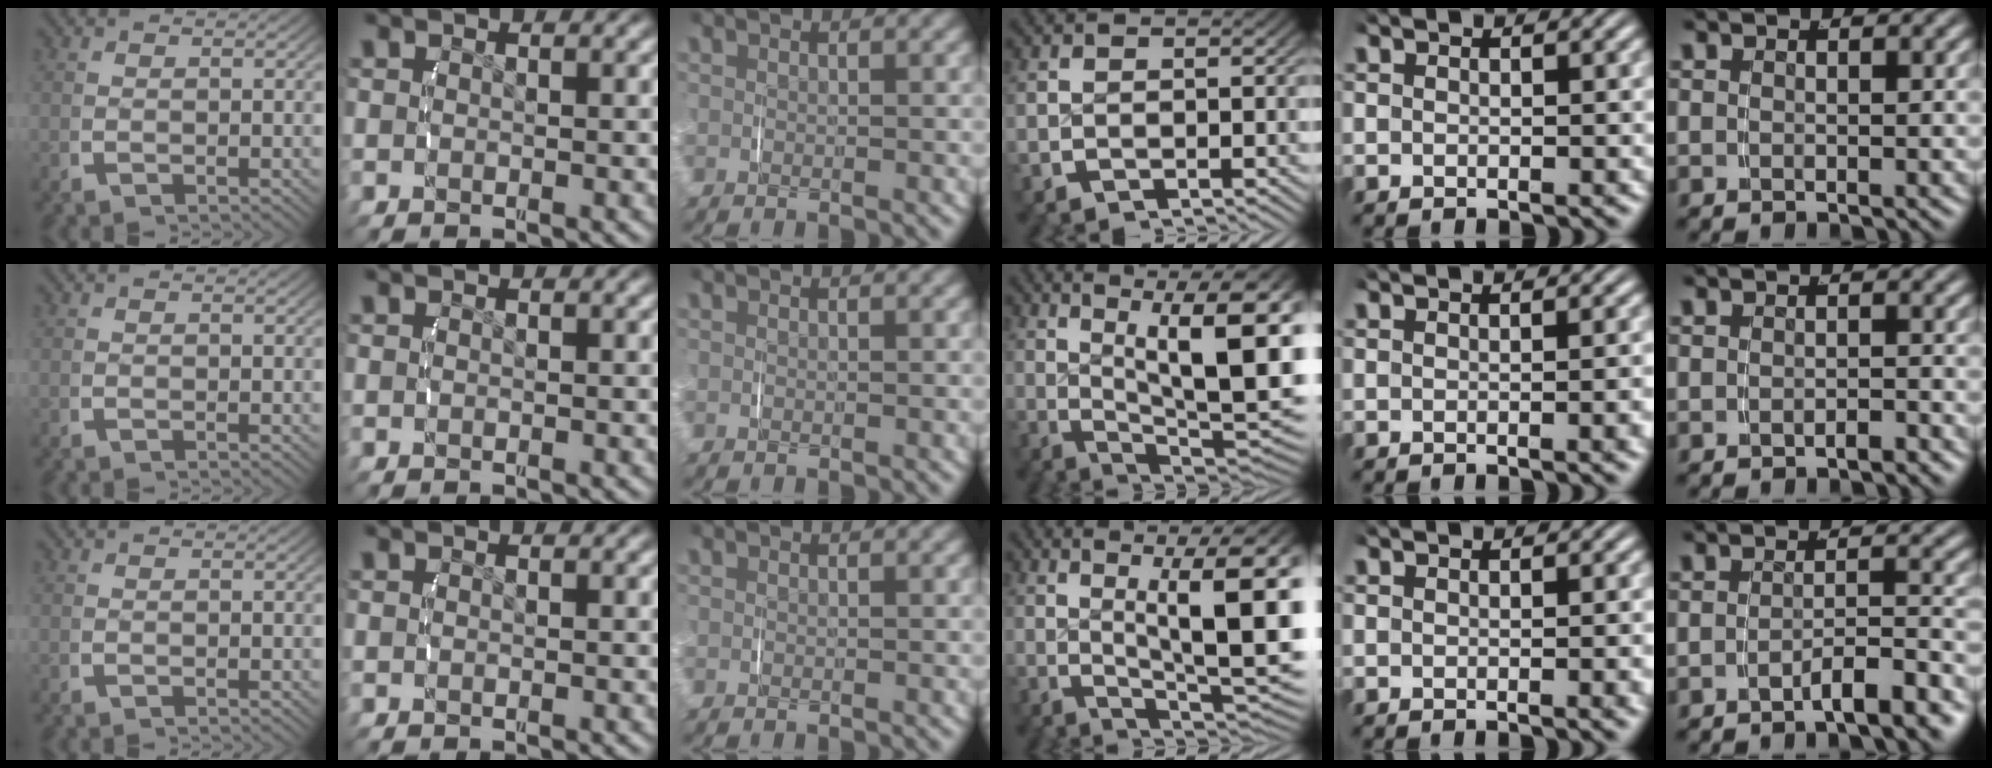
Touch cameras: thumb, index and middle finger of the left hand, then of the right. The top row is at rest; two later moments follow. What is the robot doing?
{"motion": "lift_and_place", "object": "measuring cup"}